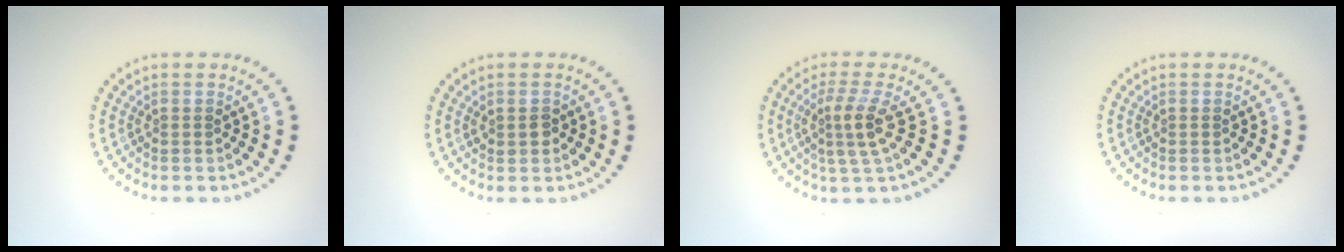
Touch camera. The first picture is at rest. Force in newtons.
{"total": 1.3, "press": 1.3, "slide": 0.2}
{"total": 2.9, "press": 2.3, "slide": 1.9}
{"total": 0.0}